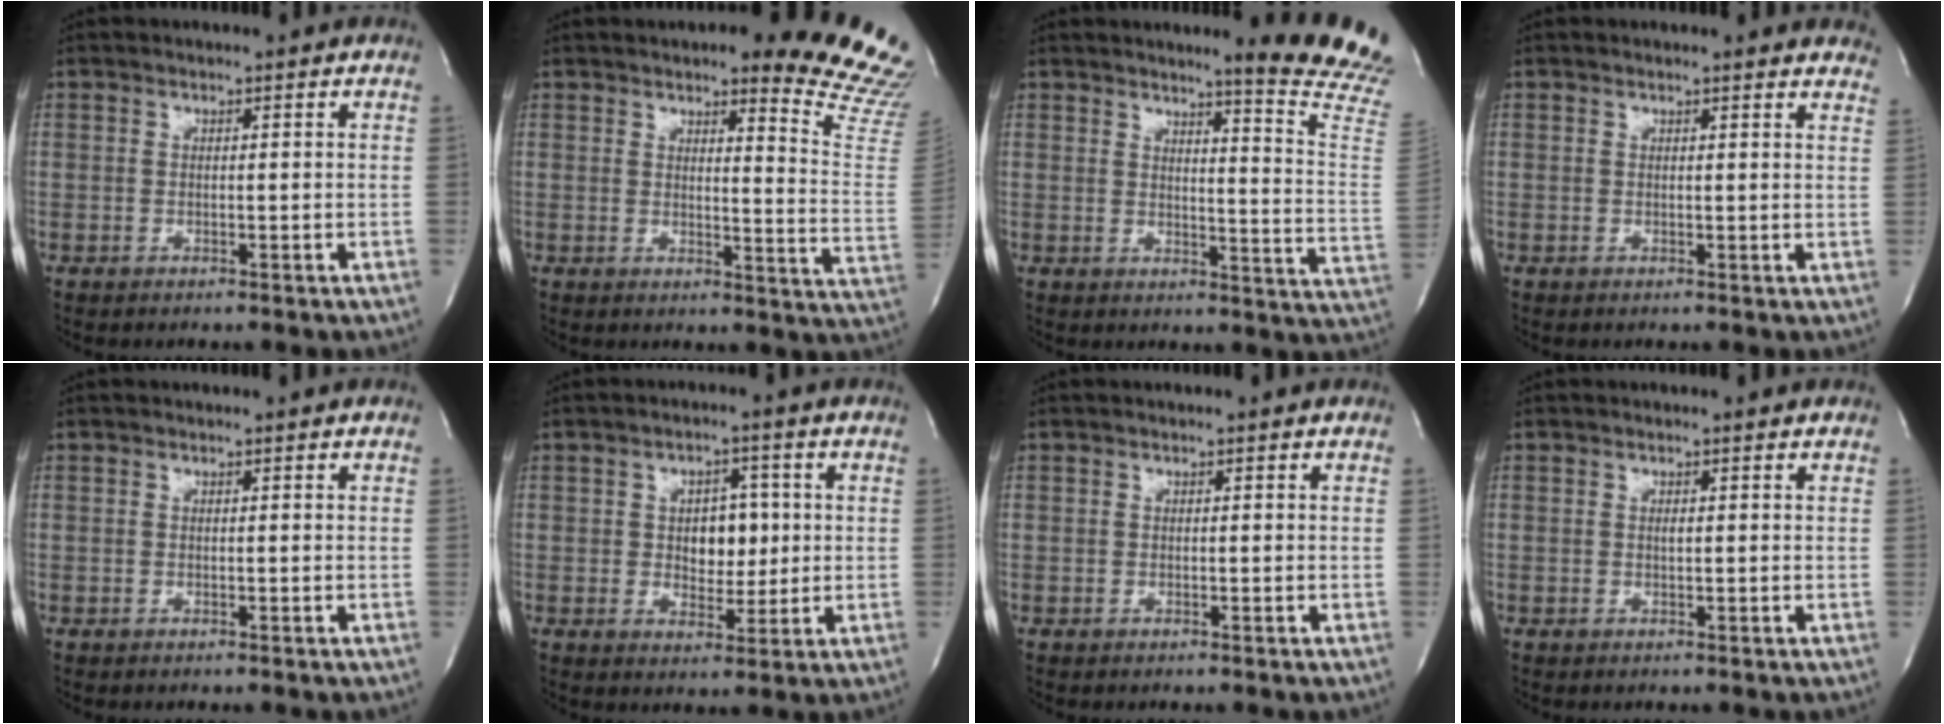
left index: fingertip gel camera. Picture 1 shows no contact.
{"total": 14.8, "force": [13.7, 0.7, 5.6], "torque": [-0.051, -0.121, 0.131]}
{"total": 14.8, "force": [13.5, -2.1, 5.5], "torque": [-0.073, -0.145, 0.140]}
{"total": 8.3, "force": [8.0, 1.7, 1.6], "torque": [0.005, -0.010, 0.058]}
{"total": 0.0}
{"total": 5.6, "force": [0.6, 3.6, 4.2], "torque": [-0.053, 0.010, 0.016]}
{"total": 0.0}
{"total": 0.6, "force": [0.2, 0.2, 0.5], "torque": [-0.016, -0.001, 0.002]}